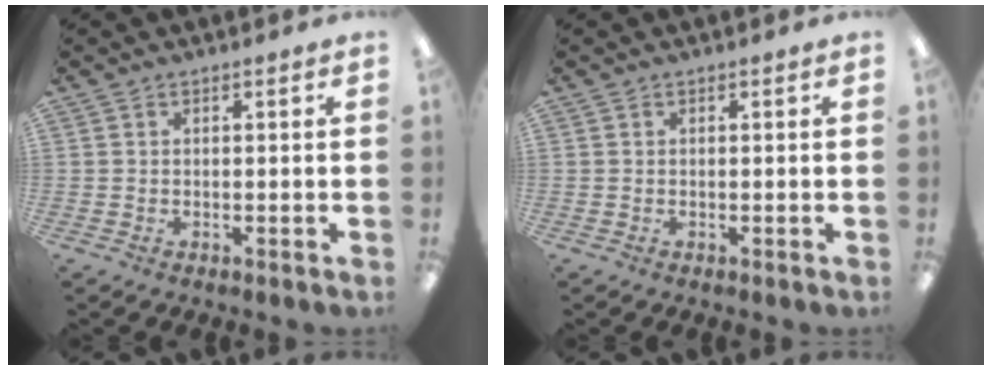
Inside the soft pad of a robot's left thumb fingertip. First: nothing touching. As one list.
[{"total": 0.0}]